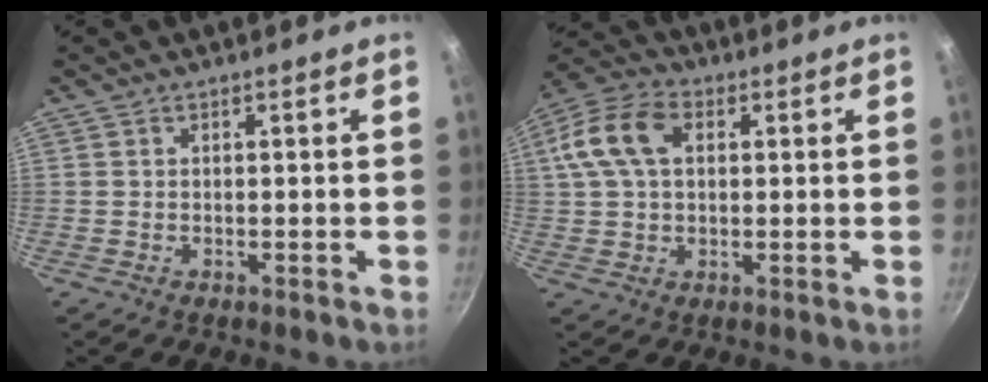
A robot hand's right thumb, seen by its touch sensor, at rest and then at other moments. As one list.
[{"total": 11.7, "force": [2.7, 7.6, 8.4], "torque": [-0.156, 0.021, 0.036]}]